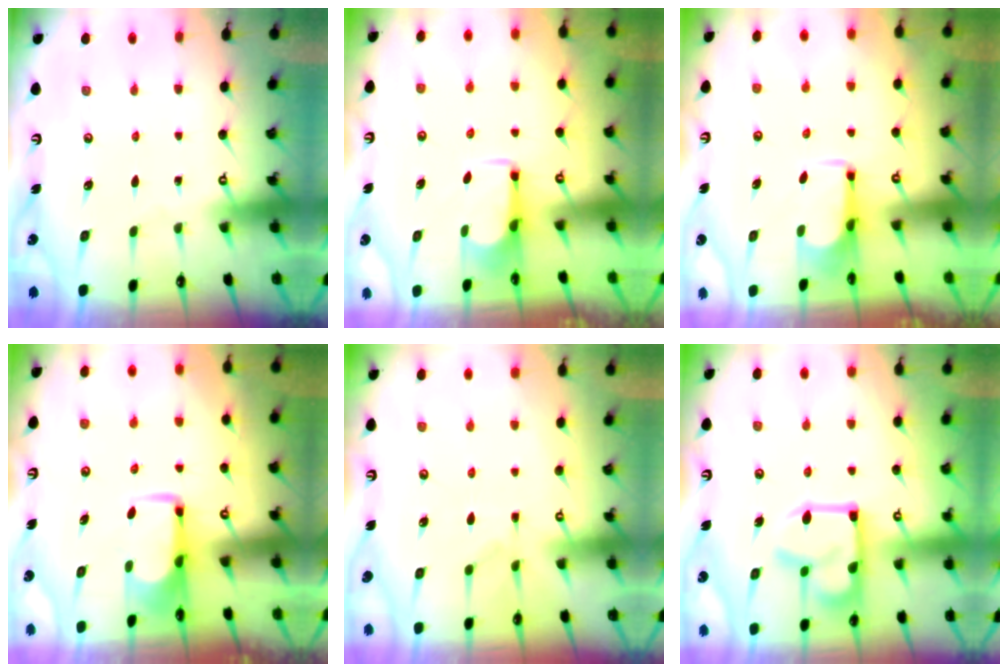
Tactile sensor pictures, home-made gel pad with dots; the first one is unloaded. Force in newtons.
{"total": 2.3, "press": 2.2, "slide": 0.8}
{"total": 3.7, "press": 3.6, "slide": 0.8}
{"total": 1.9, "press": 1.8, "slide": 0.4}
{"total": 3.8, "press": 3.6, "slide": 1.3}
{"total": 16.5, "press": 16.4, "slide": 1.0}